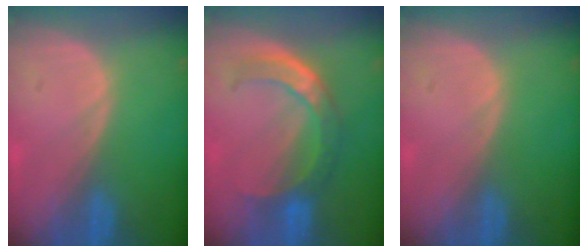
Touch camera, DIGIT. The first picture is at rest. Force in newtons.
{"total": 8.0, "press": 6.8, "slide": 4.1}
{"total": 0.0}